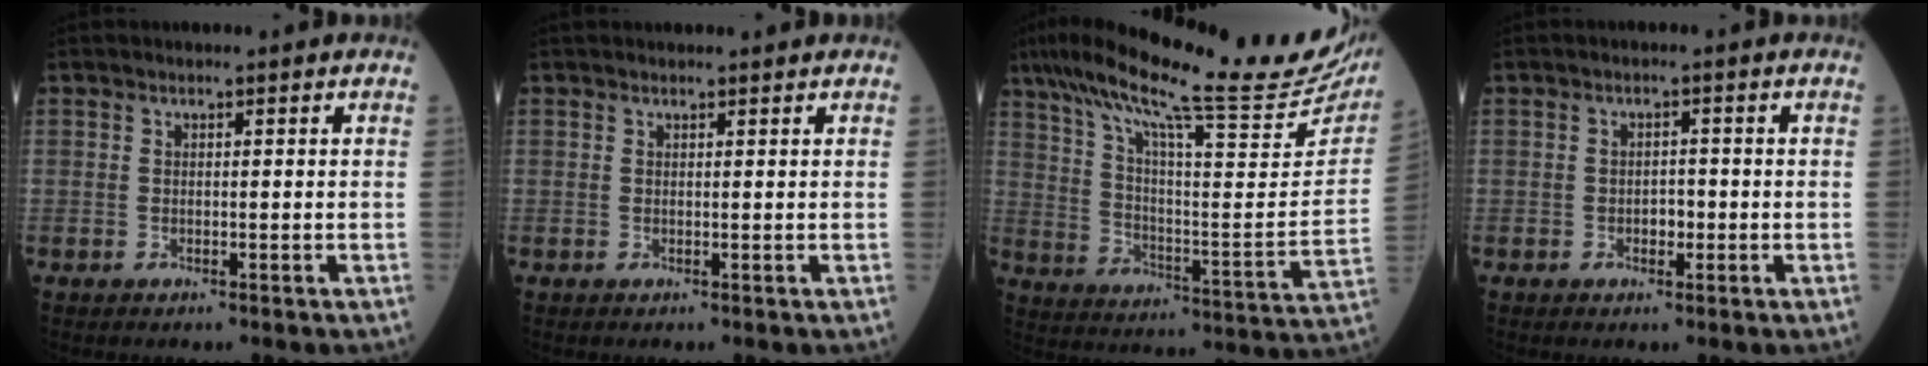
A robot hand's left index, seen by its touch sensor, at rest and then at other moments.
{"total": 3.1, "force": [3.0, 0.2, 0.8], "torque": [-0.008, 0.024, 0.039]}
{"total": 28.8, "force": [23.8, 2.4, 16.0], "torque": [-0.272, -0.038, 0.329]}
{"total": 1.7, "force": [-0.6, 1.0, 1.2], "torque": [-0.018, 0.003, -0.008]}